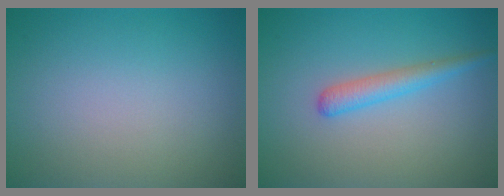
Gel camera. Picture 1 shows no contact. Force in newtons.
{"total": 2.2, "press": 2.2, "slide": 0.1}